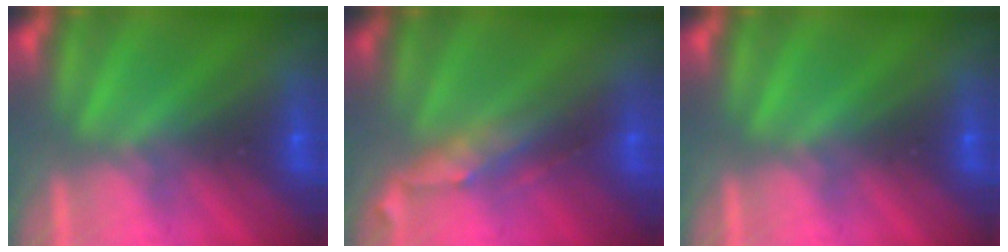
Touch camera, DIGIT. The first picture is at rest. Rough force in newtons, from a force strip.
{"total": 2.7}
{"total": 0.0}